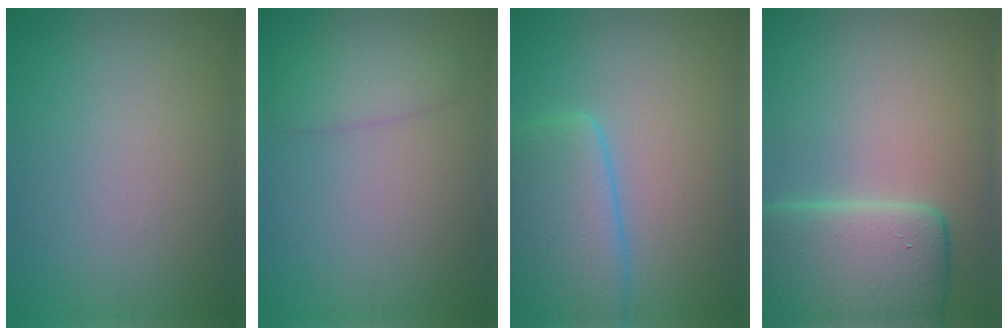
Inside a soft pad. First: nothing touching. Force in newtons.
{"total": 2.7, "press": 2.7, "slide": 0.2}
{"total": 6.9, "press": 6.9, "slide": 0.4}
{"total": 9.0, "press": 8.9, "slide": 0.6}